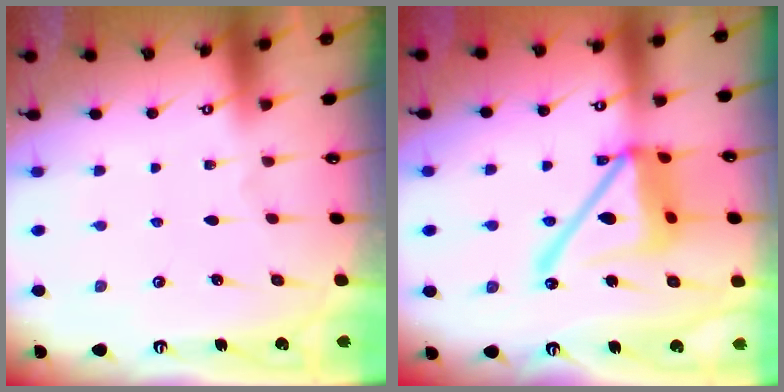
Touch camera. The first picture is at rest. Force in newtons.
{"total": 19.1, "press": 19.0, "slide": 1.9}